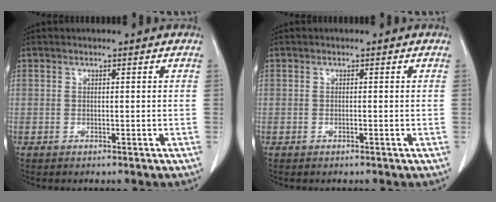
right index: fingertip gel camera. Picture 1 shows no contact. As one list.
[{"total": 0.0}]